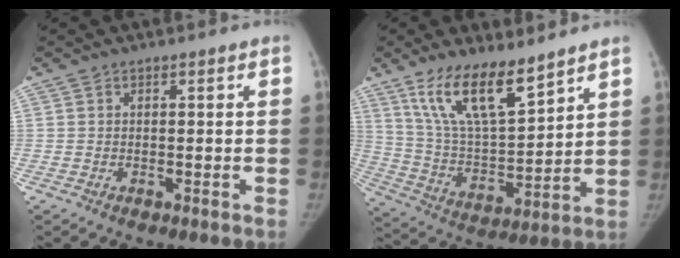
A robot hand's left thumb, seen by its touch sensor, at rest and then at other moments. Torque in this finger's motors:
{"motor_torque": [0.13, 0.09, 1.47, -1.30, 0.12]}